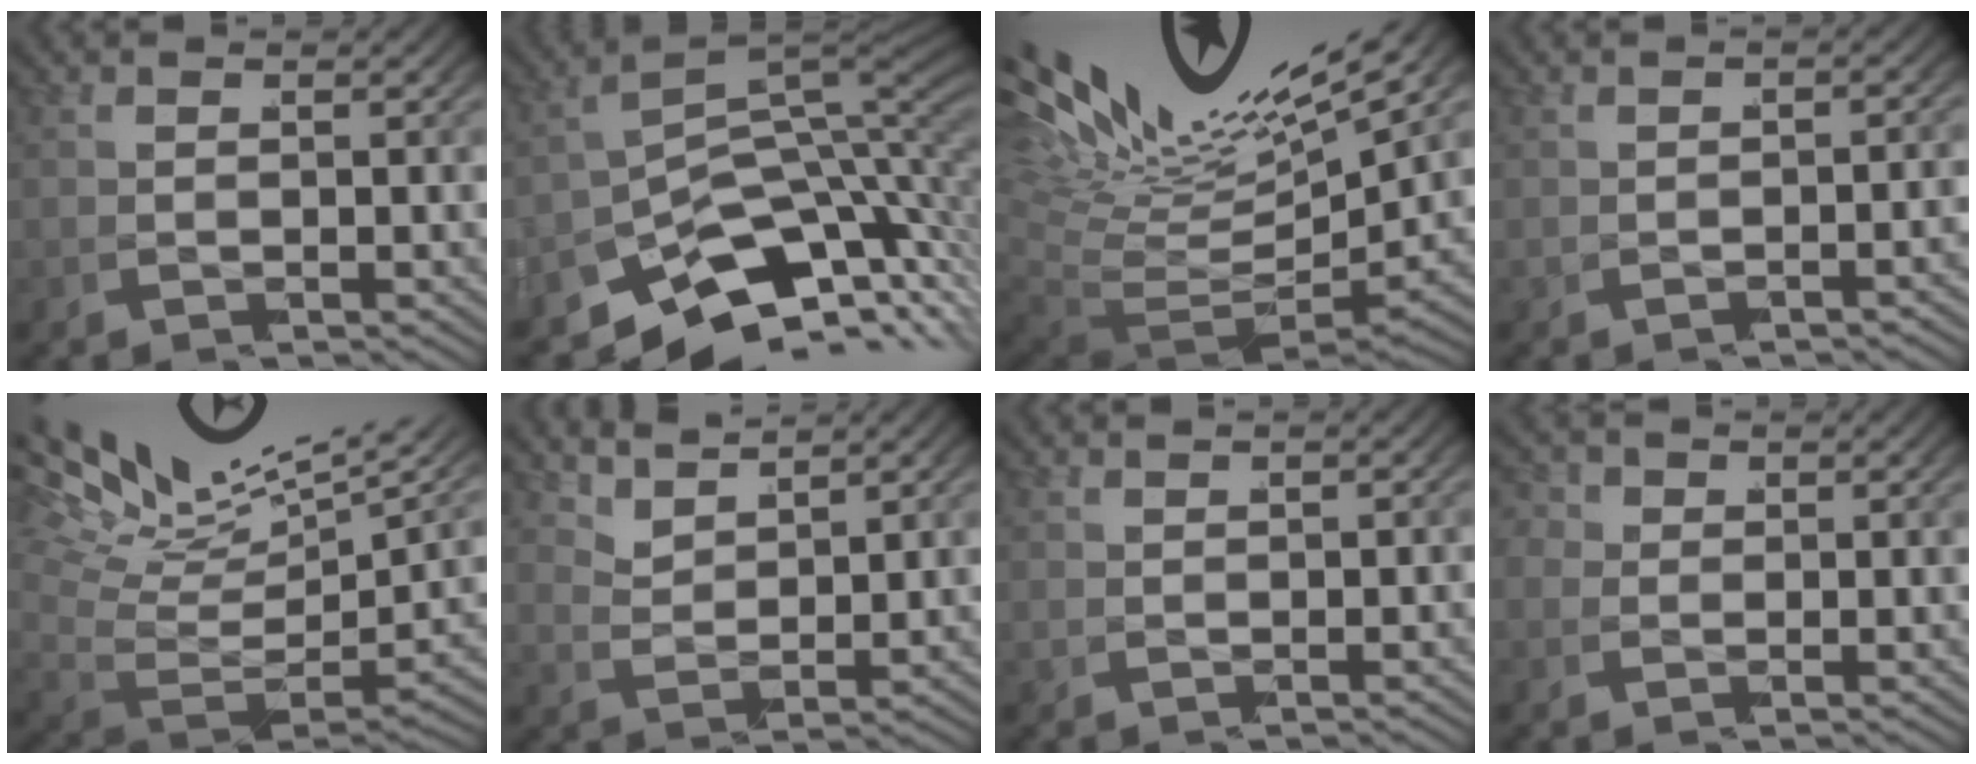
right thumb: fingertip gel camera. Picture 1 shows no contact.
{"total": 16.0, "force": [-7.2, 9.8, 10.5], "torque": [-0.164, -0.050, -0.106]}
{"total": 10.2, "force": [1.0, 6.2, 8.1], "torque": [-0.161, -0.026, 0.026]}
{"total": 1.4, "force": [-1.1, -0.2, 0.9], "torque": [-0.009, 0.006, -0.018]}
{"total": 9.3, "force": [2.4, 5.4, 7.1], "torque": [-0.126, -0.006, 0.035]}
{"total": 2.3, "force": [2.2, 0.2, 0.3], "torque": [-0.010, 0.005, 0.042]}
{"total": 0.6, "force": [0.1, -0.5, -0.4], "torque": [0.011, 0.005, 0.003]}
{"total": 2.2, "force": [-0.1, 2.2, 0.5], "torque": [-0.019, -0.008, -0.003]}